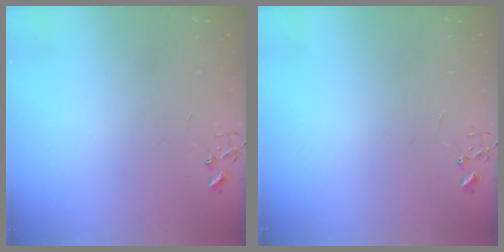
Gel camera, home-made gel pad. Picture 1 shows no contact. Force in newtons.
{"total": 0.0}